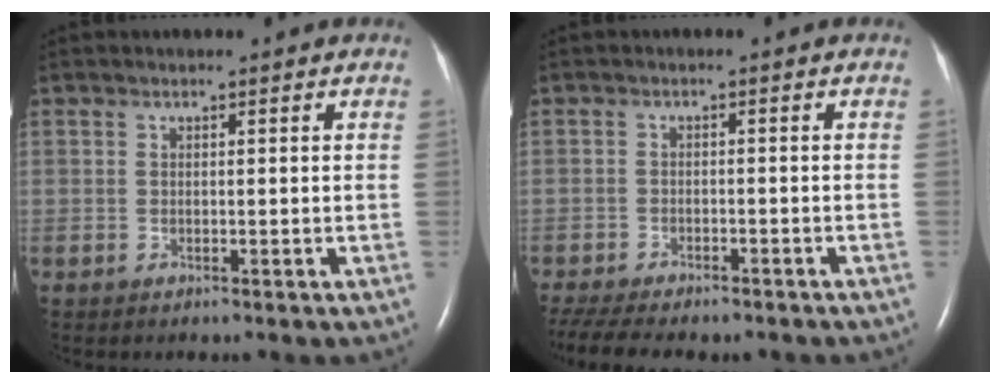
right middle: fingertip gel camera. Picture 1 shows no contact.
{"total": 12.5, "force": [-10.3, 4.0, 5.9], "torque": [-0.123, -0.007, -0.138]}